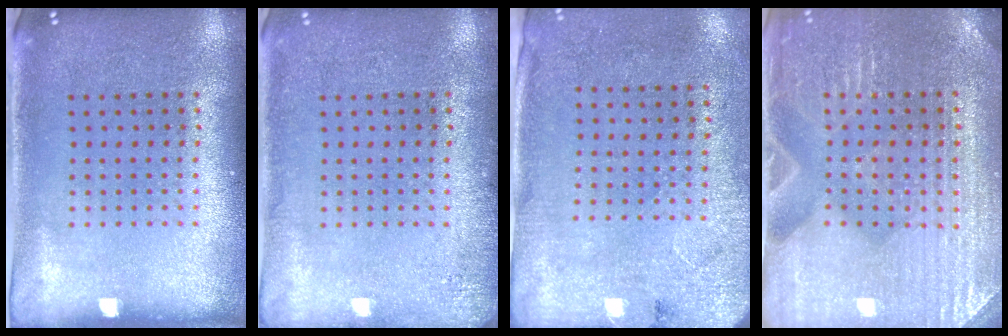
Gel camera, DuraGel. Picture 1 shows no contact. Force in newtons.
{"total": 1.6, "press": 1.6, "slide": 0.3}
{"total": 2.7, "press": 2.2, "slide": 1.5}
{"total": 3.8, "press": 3.7, "slide": 0.8}